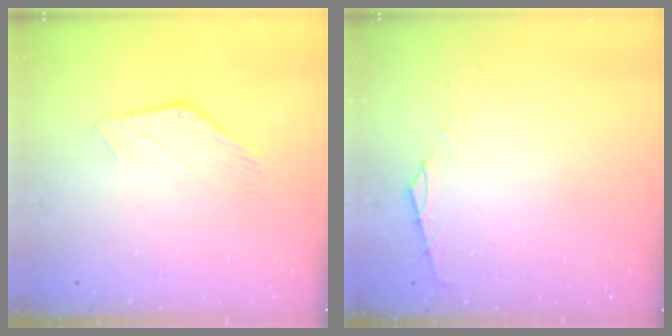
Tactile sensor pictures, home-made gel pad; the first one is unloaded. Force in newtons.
{"total": 0.7, "press": 0.6, "slide": 0.4}